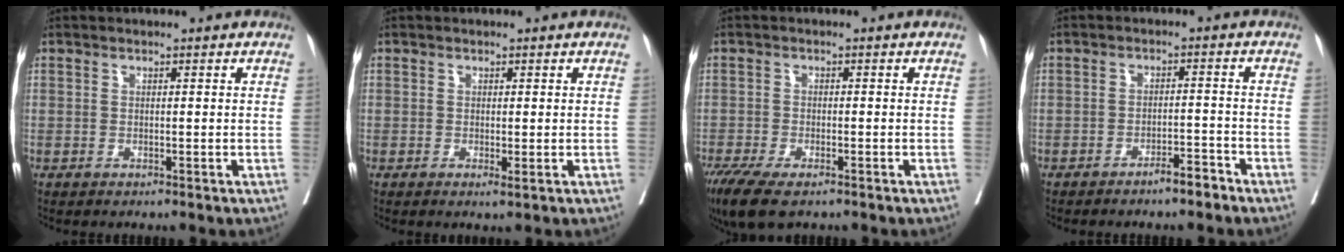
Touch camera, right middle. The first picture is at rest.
{"total": 1.0, "force": [-0.2, 0.0, 1.0], "torque": [-0.016, -0.006, -0.001]}
{"total": 8.0, "force": [-5.7, 2.4, 5.1], "torque": [-0.092, -0.021, -0.094]}
{"total": 3.2, "force": [-2.6, 0.3, 1.8], "torque": [-0.029, 0.000, -0.042]}